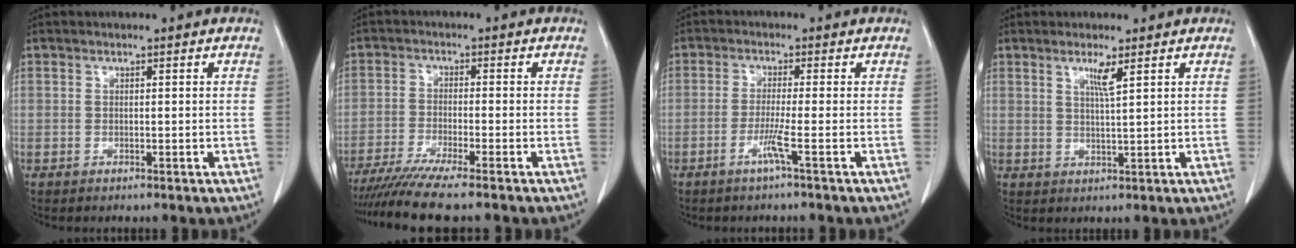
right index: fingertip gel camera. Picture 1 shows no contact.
{"total": 8.9, "force": [-7.5, -1.1, 4.7], "torque": [-0.067, -0.026, -0.123]}
{"total": 3.3, "force": [-1.6, -0.9, 2.8], "torque": [-0.059, -0.008, -0.036]}
{"total": 2.8, "force": [1.5, -0.4, 2.4], "torque": [-0.046, -0.007, 0.029]}